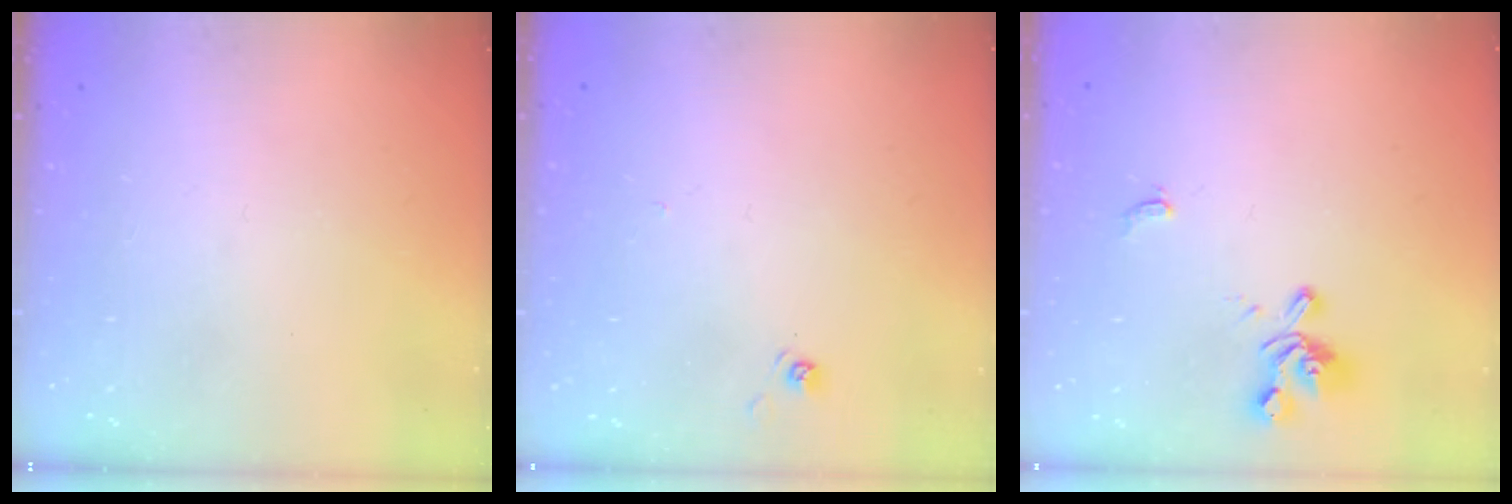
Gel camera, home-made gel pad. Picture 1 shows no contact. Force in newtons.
{"total": 2.7, "press": 2.7, "slide": 0.2}
{"total": 5.4, "press": 5.3, "slide": 0.9}